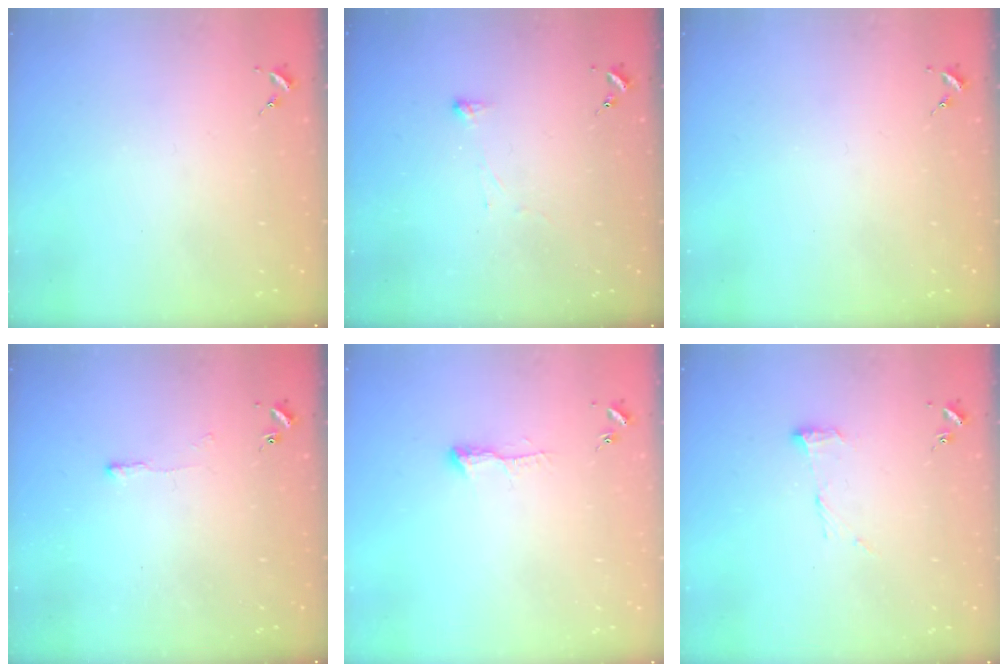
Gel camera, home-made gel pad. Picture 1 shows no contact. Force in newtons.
{"total": 2.9, "press": 2.9, "slide": 0.4}
{"total": 0.0}
{"total": 3.2, "press": 3.1, "slide": 0.6}
{"total": 6.8, "press": 6.8, "slide": 0.8}
{"total": 8.1, "press": 8.1, "slide": 0.2}